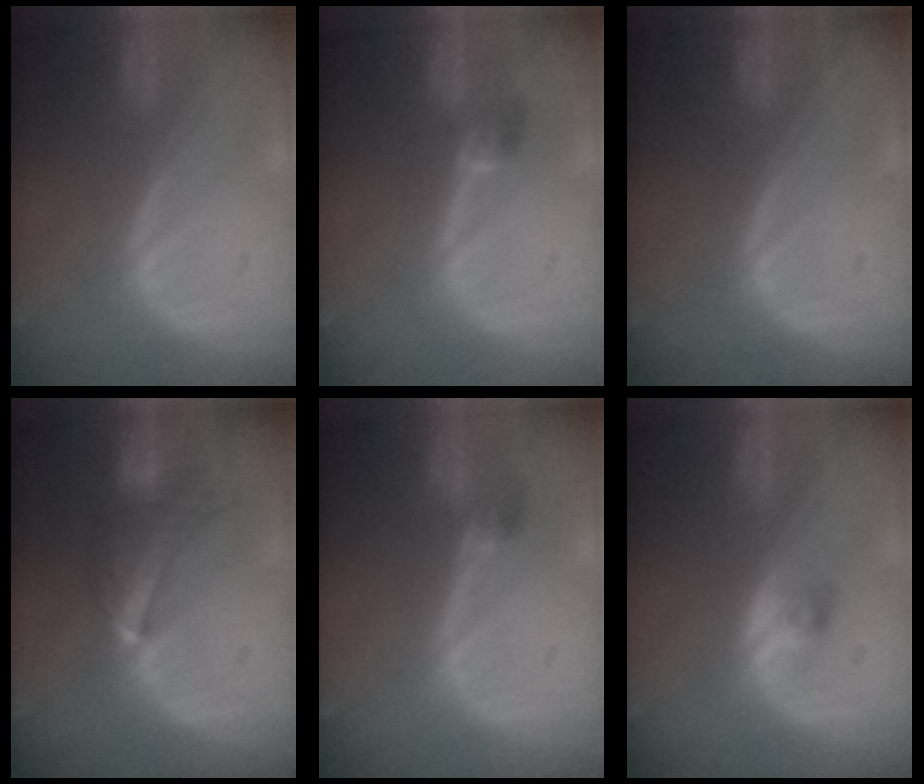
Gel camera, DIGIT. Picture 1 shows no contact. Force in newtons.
{"total": 2.6, "press": 2.5, "slide": 0.6}
{"total": 0.0}
{"total": 6.8, "press": 6.4, "slide": 2.3}
{"total": 2.6, "press": 2.6, "slide": 0.6}
{"total": 2.2, "press": 2.2, "slide": 0.3}